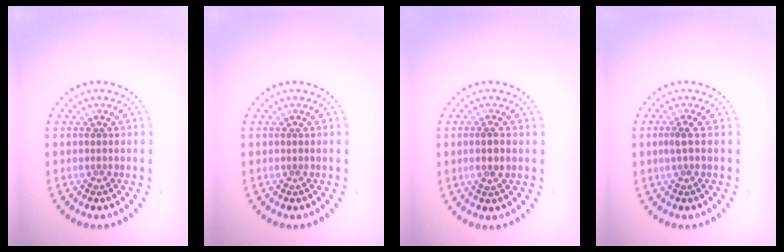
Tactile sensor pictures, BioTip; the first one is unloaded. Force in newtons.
{"total": 0.0}
{"total": 1.1, "press": 1.0, "slide": 0.6}
{"total": 1.0, "press": 0.8, "slide": 0.6}